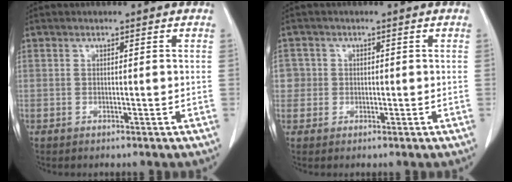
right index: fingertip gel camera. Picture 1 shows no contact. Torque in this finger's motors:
{"motor_torque": [-0.06, 0.04, 0.00, 0.01]}